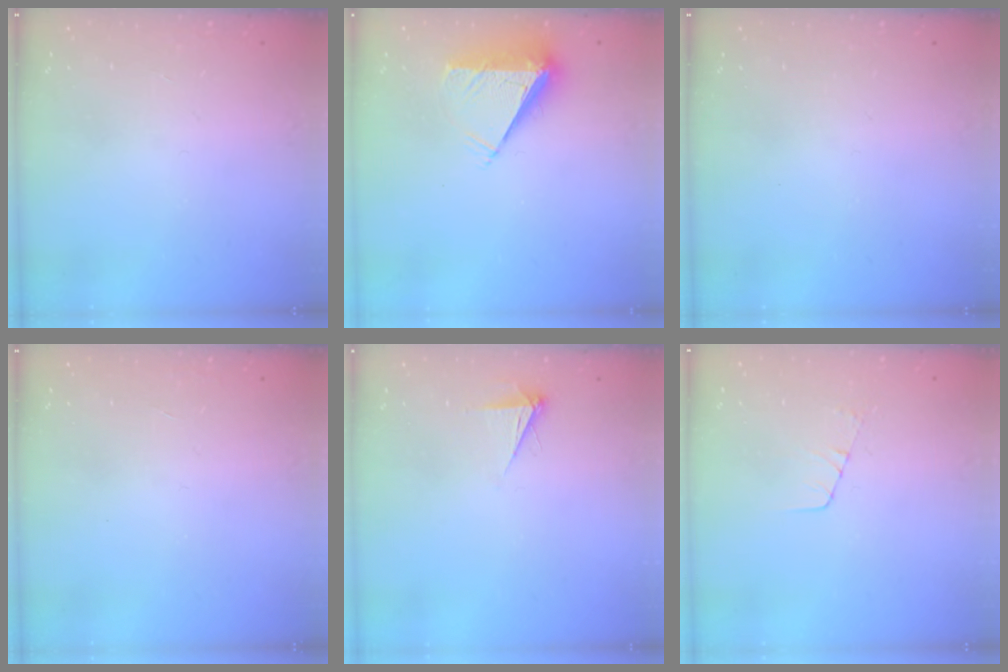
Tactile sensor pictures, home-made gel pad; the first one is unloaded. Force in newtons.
{"total": 8.4, "press": 8.4, "slide": 1.1}
{"total": 0.0}
{"total": 0.0}
{"total": 4.0, "press": 4.0, "slide": 0.5}
{"total": 3.7, "press": 3.7, "slide": 0.3}